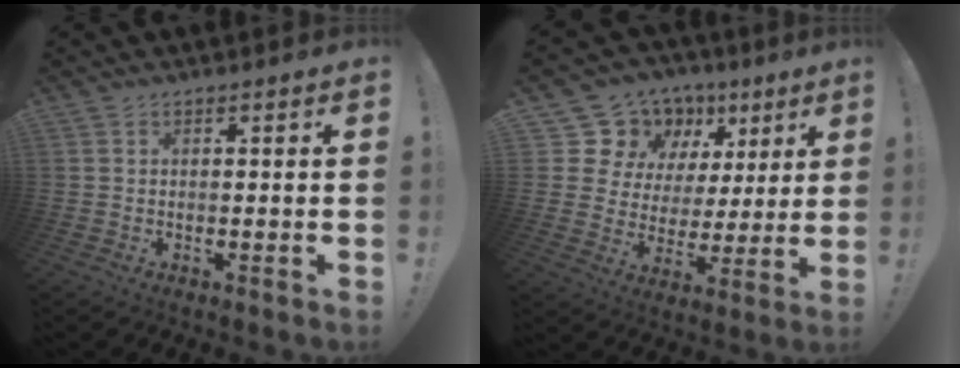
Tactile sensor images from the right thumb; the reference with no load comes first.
{"total": 13.9, "force": [8.6, 10.2, 4.0], "torque": [-0.064, -0.062, 0.177]}